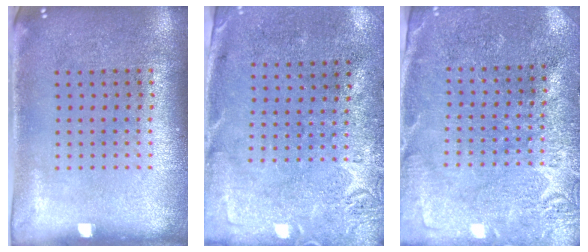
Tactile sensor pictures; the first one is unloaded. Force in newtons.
{"total": 2.8, "press": 2.2, "slide": 1.8}
{"total": 2.8, "press": 2.8, "slide": 0.1}